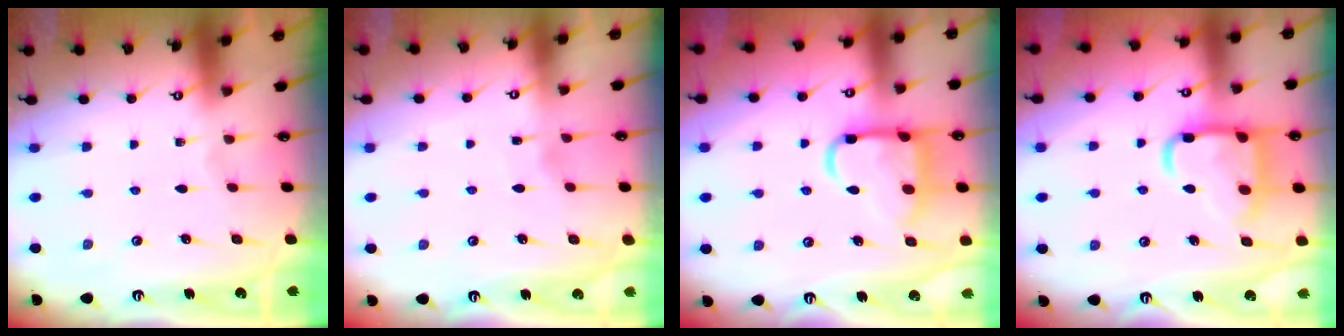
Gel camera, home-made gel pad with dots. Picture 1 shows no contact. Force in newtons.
{"total": 2.2, "press": 2.1, "slide": 0.3}
{"total": 13.8, "press": 13.7, "slide": 1.5}
{"total": 15.9, "press": 15.8, "slide": 1.3}